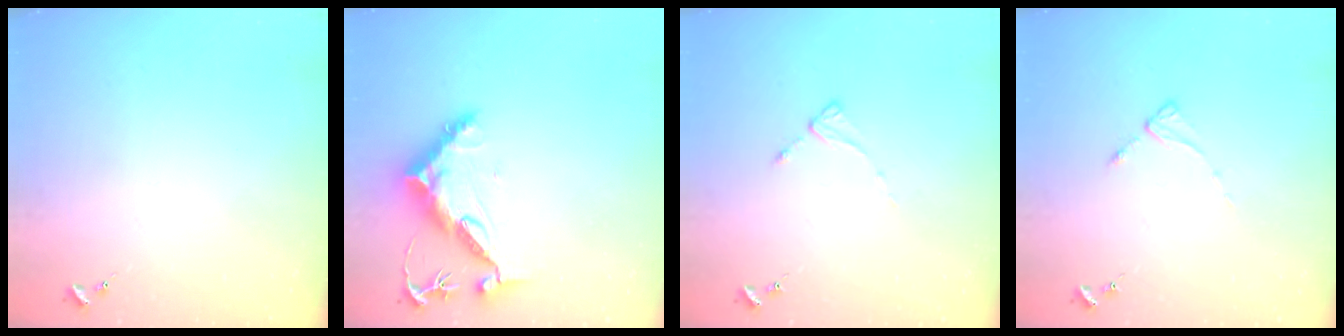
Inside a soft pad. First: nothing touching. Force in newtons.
{"total": 12.9, "press": 12.8, "slide": 0.9}
{"total": 2.0, "press": 2.0, "slide": 0.3}
{"total": 2.2, "press": 2.2, "slide": 0.4}